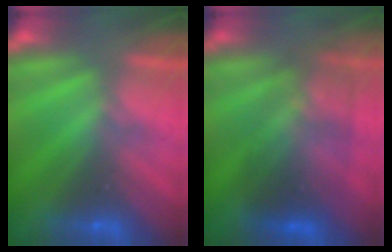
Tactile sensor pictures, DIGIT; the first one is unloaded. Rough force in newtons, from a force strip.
{"total": 2.9}